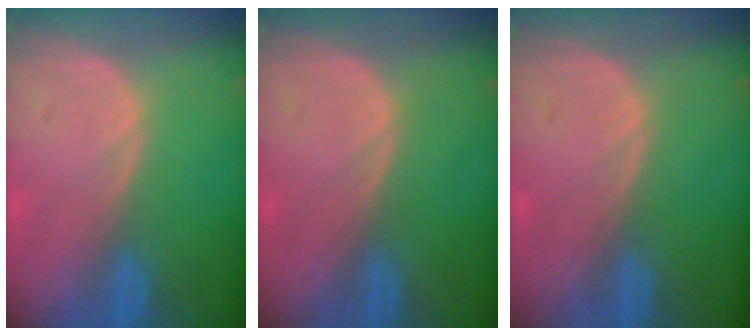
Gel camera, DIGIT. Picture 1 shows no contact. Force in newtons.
{"total": 0.0}
{"total": 0.0}